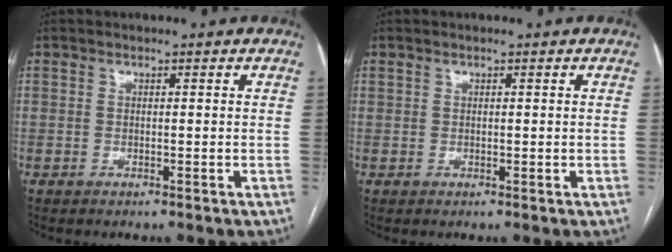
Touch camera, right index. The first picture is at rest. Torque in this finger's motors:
{"motor_torque": [-0.09, 0.22, 0.00, 0.00]}